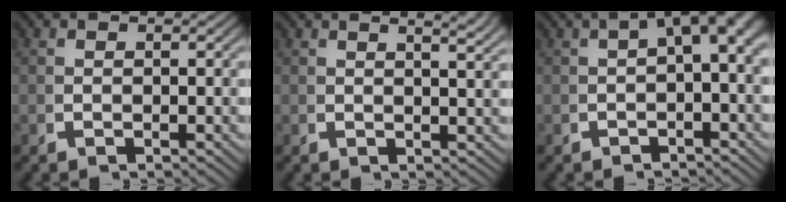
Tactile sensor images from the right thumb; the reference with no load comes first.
{"total": 3.2, "force": [2.3, 0.8, 2.2], "torque": [-0.025, 0.010, 0.030]}
{"total": 4.9, "force": [0.6, 2.2, 4.3], "torque": [-0.052, 0.011, 0.007]}